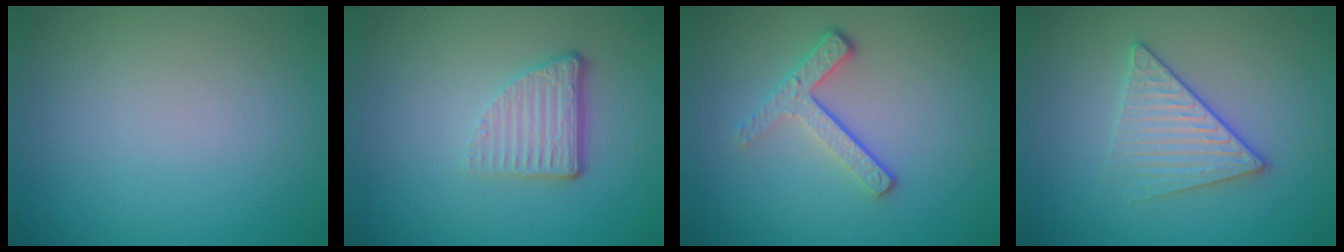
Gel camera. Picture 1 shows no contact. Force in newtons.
{"total": 3.8, "press": 2.5, "slide": 2.8}
{"total": 3.5, "press": 2.5, "slide": 2.4}
{"total": 3.1, "press": 2.9, "slide": 1.2}